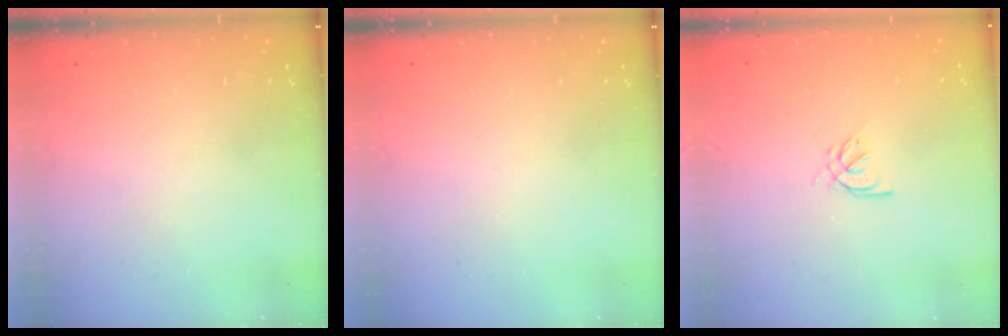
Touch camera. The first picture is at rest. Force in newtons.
{"total": 0.0}
{"total": 2.6, "press": 2.5, "slide": 0.7}